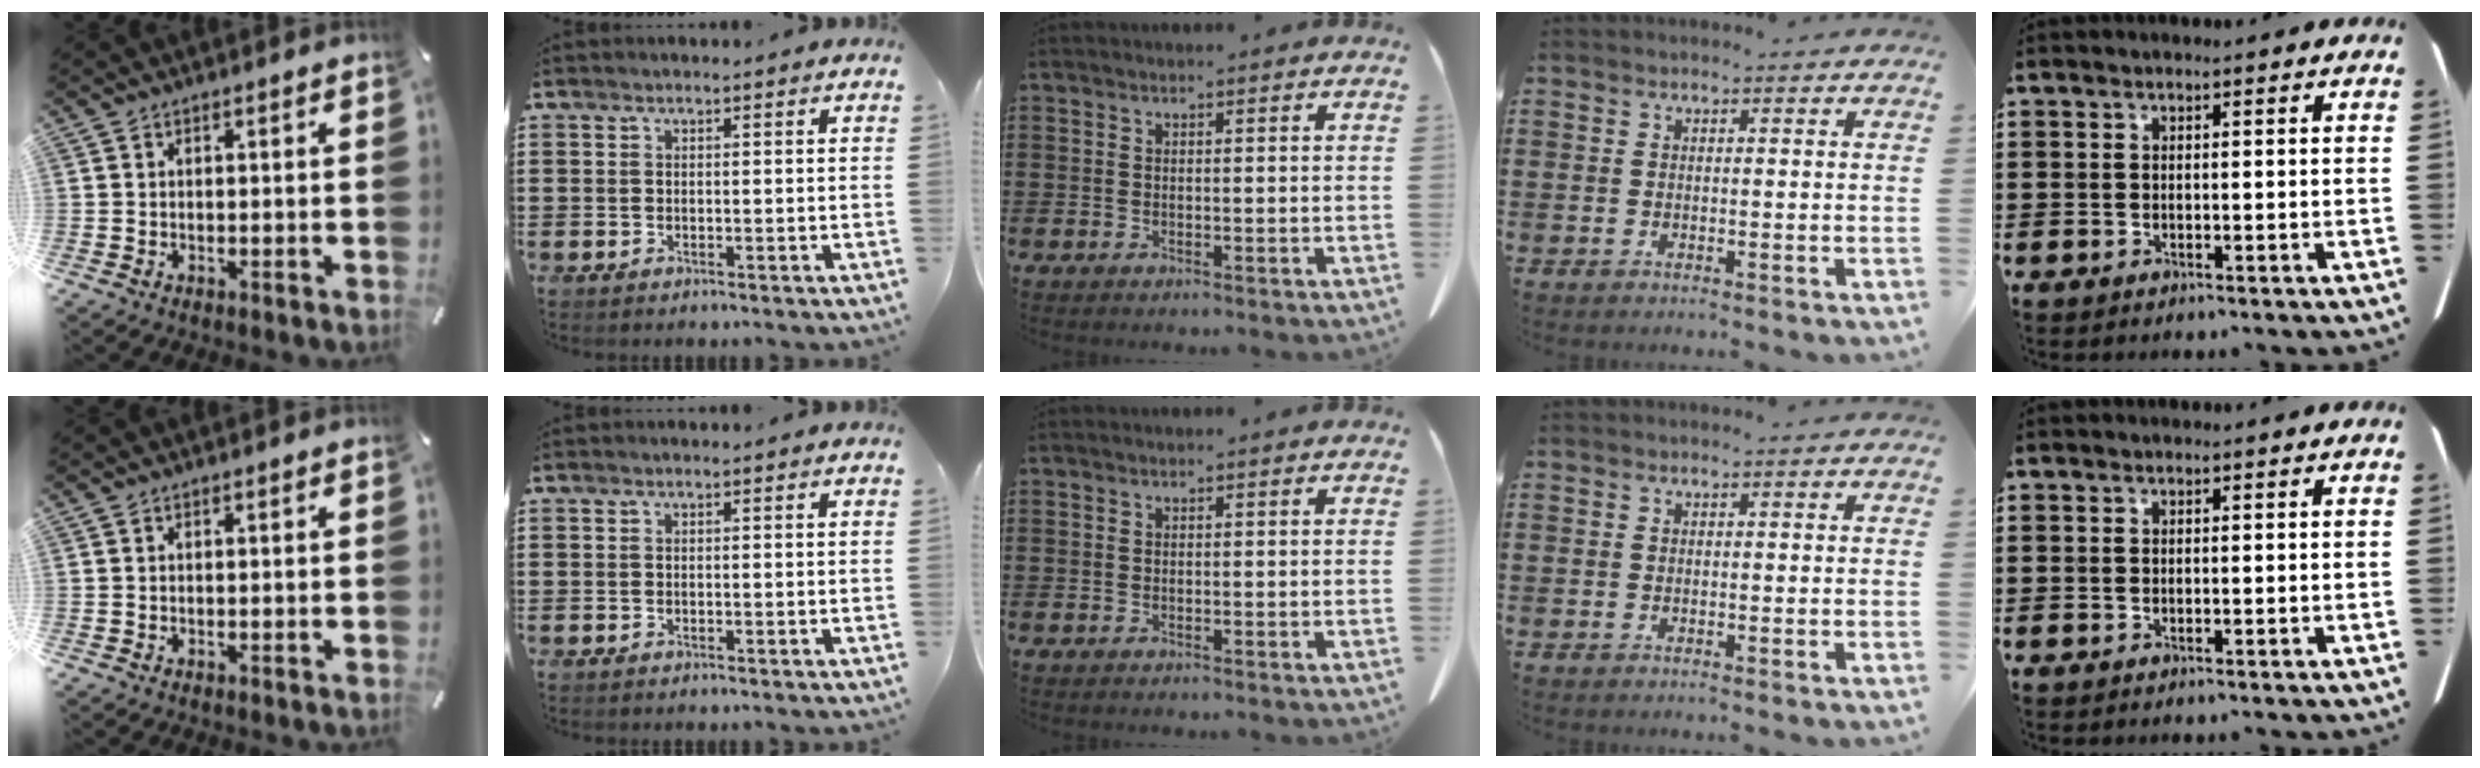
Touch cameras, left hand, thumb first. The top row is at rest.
{}